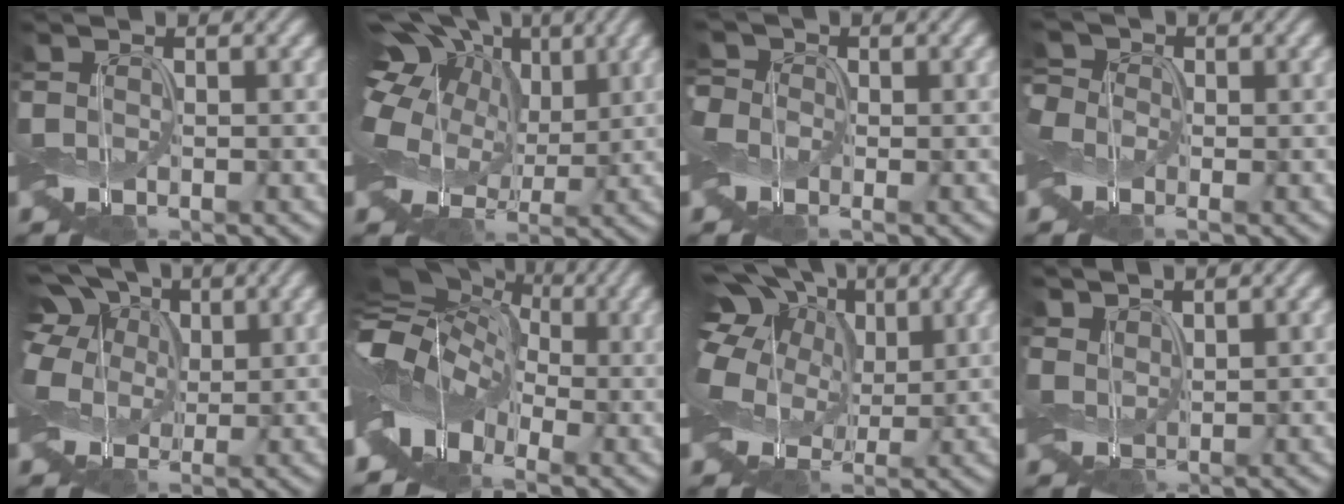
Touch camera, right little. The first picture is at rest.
{"total": 17.5, "force": [4.2, 12.5, 11.6], "torque": [-0.260, 0.040, 0.061]}
{"total": 4.1, "force": [1.2, 3.5, 1.8], "torque": [-0.056, 0.026, -0.006]}
{"total": 3.2, "force": [0.2, 2.8, 1.4], "torque": [-0.045, 0.025, -0.019]}
{"total": 7.3, "force": [2.7, 5.1, 4.5], "torque": [-0.113, 0.032, 0.031]}
{"total": 9.7, "force": [-2.0, 7.1, 6.2], "torque": [-0.108, 0.011, -0.049]}
{"total": 15.5, "force": [4.5, 11.2, 9.7], "torque": [-0.231, 0.040, 0.072]}
{"total": 1.7, "force": [1.5, 0.7, 0.6], "torque": [-0.023, 0.006, 0.023]}